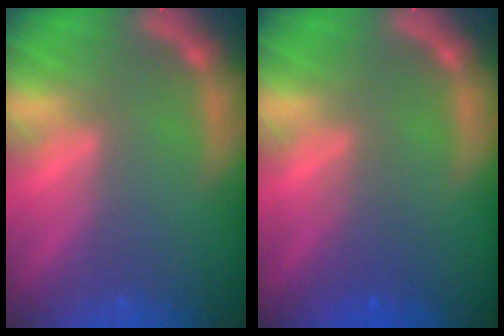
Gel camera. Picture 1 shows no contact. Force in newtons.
{"total": 1.9}